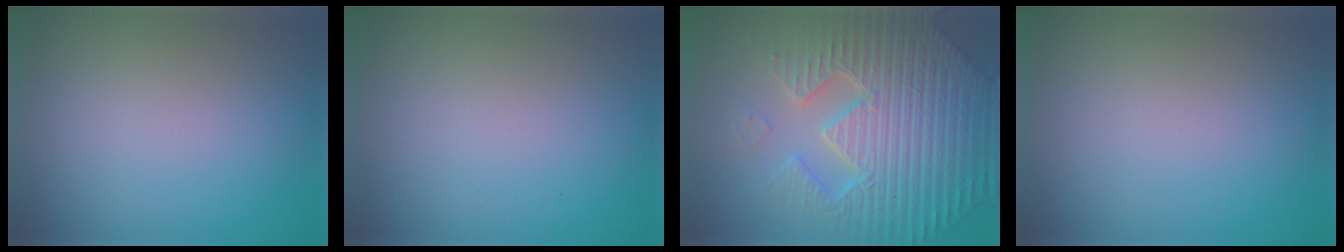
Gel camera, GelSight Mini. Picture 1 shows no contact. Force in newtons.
{"total": 0.0}
{"total": 7.7, "press": 7.4, "slide": 2.1}
{"total": 0.0}